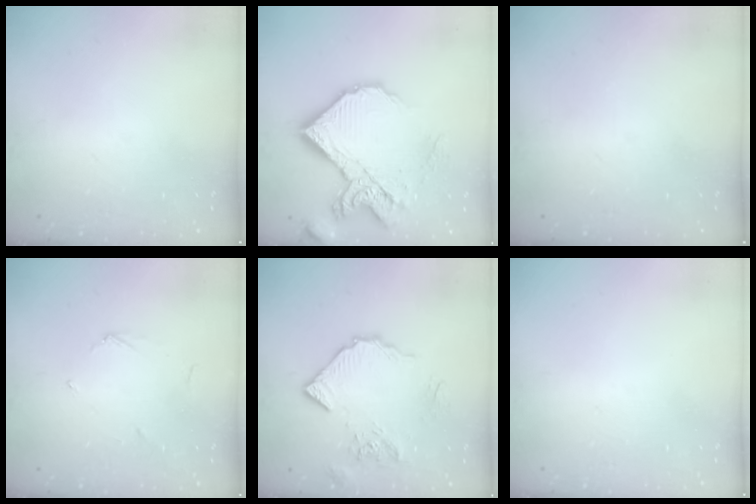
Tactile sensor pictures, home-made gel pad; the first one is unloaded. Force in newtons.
{"total": 19.4, "press": 19.3, "slide": 2.0}
{"total": 0.0}
{"total": 2.5, "press": 2.5, "slide": 0.2}
{"total": 11.8, "press": 11.7, "slide": 1.1}
{"total": 1.8, "press": 1.7, "slide": 0.1}